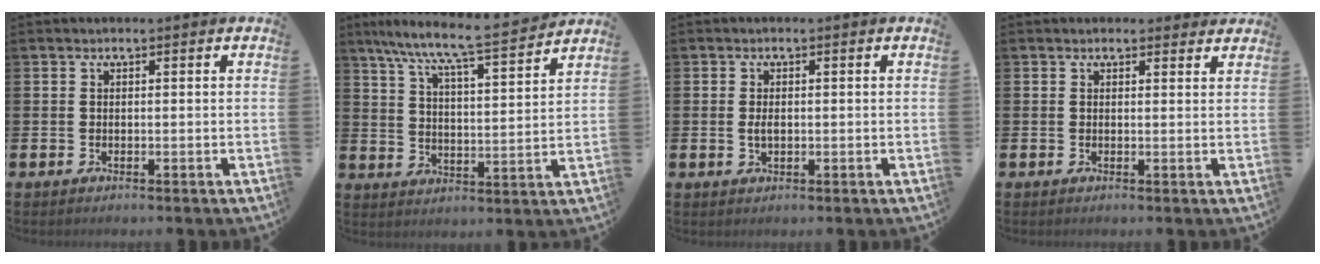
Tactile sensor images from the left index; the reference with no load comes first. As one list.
[{"total": 8.6, "force": [8.0, -0.2, 3.2], "torque": [-0.082, -0.063, 0.133]}, {"total": 1.5, "force": [-0.1, 0.8, 1.3], "torque": [-0.022, 0.003, -0.005]}, {"total": 1.2, "force": [1.1, 0.5, 0.1], "torque": [0.012, -0.001, 0.018]}]